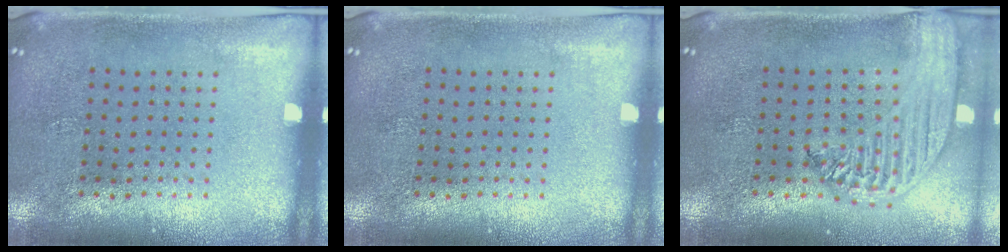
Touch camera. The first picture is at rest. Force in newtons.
{"total": 0.0}
{"total": 2.6, "press": 2.1, "slide": 1.5}